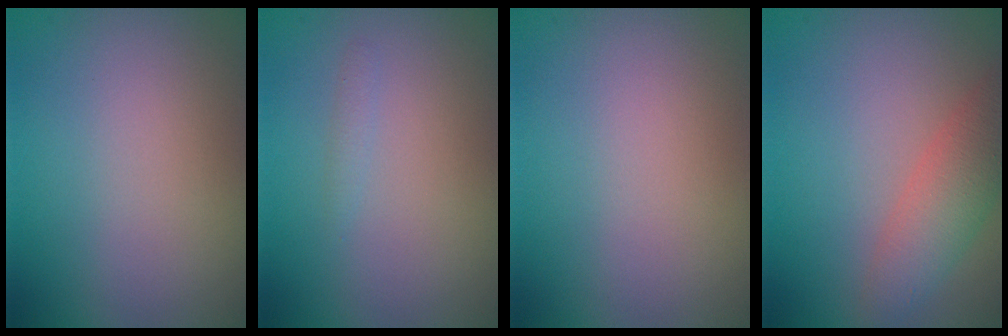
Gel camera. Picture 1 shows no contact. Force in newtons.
{"total": 0.6, "press": 0.6, "slide": 0.0}
{"total": 0.0}
{"total": 3.8, "press": 3.8, "slide": 0.1}